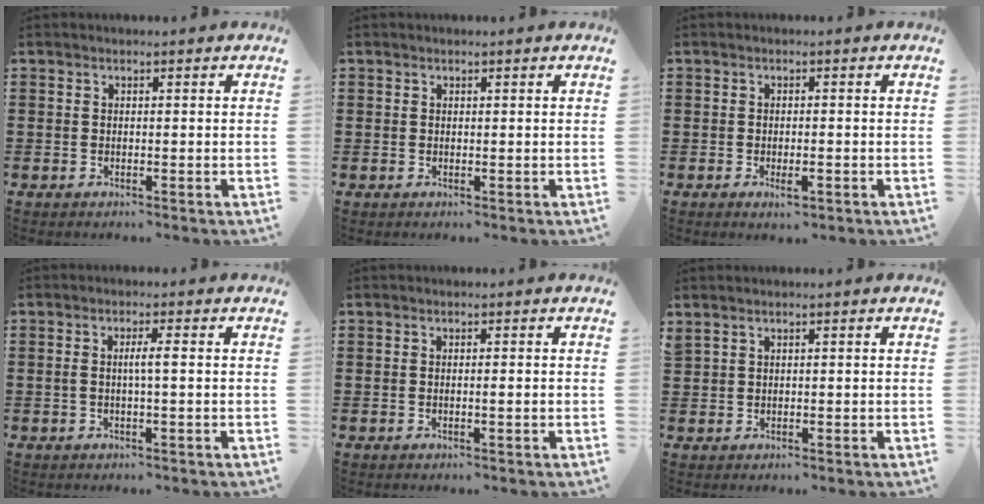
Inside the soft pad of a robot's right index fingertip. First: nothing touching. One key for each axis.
{"total": 0.6, "fx": 0.3, "fy": 0.5, "fz": 0.0, "tx": -0.002, "ty": 0.003, "tz": 0.006}
{"total": 1.9, "fx": -0.9, "fy": 0.7, "fz": 1.5, "tx": -0.027, "ty": -0.001, "tz": -0.016}
{"total": 2.3, "fx": -0.2, "fy": 0.1, "fz": 2.3, "tx": -0.045, "ty": -0.002, "tz": -0.005}
{"total": 0.8, "fx": -0.2, "fy": -0.1, "fz": 0.8, "tx": -0.013, "ty": -0.004, "tz": -0.003}
{"total": 0.8, "fx": 0.6, "fy": 0.3, "fz": 0.3, "tx": -0.008, "ty": 0.001, "tz": 0.012}